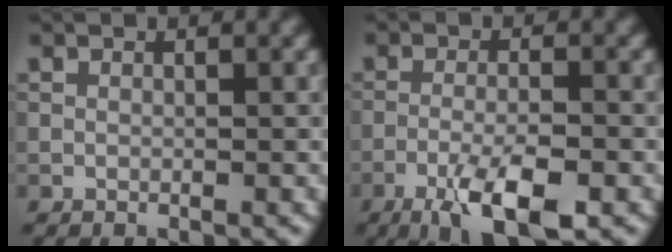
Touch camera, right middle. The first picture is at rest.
{"total": 6.1, "force": [-3.6, 1.4, 4.8], "torque": [-0.089, -0.004, -0.063]}